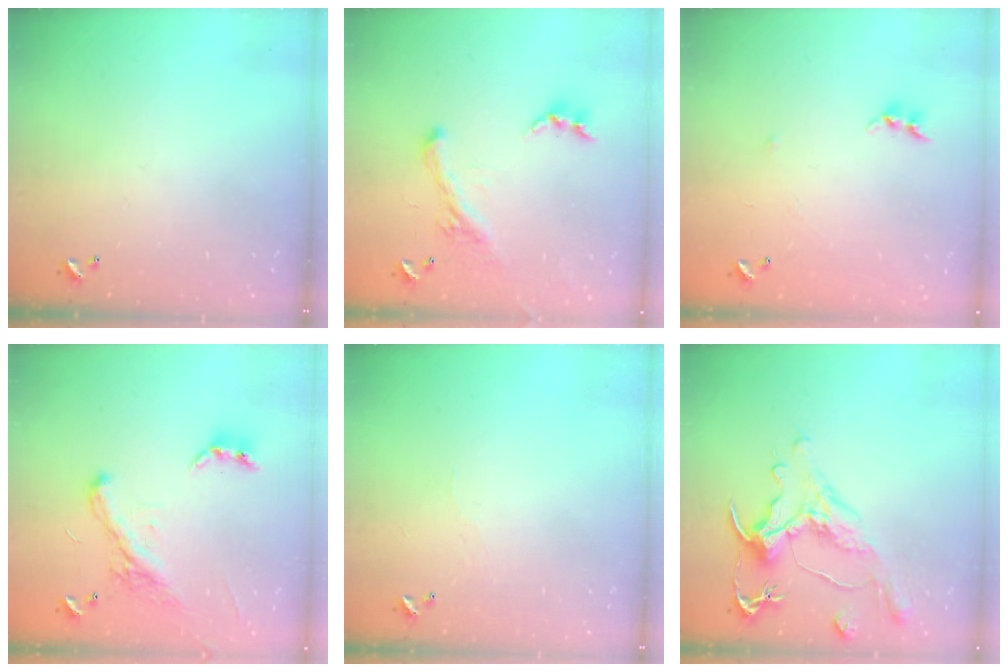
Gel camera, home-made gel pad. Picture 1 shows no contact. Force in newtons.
{"total": 2.5, "press": 2.0, "slide": 1.4}
{"total": 6.4, "press": 6.4, "slide": 0.4}
{"total": 2.2, "press": 2.2, "slide": 0.1}
{"total": 2.0, "press": 1.9, "slide": 0.4}
{"total": 1.7, "press": 0.9, "slide": 1.4}